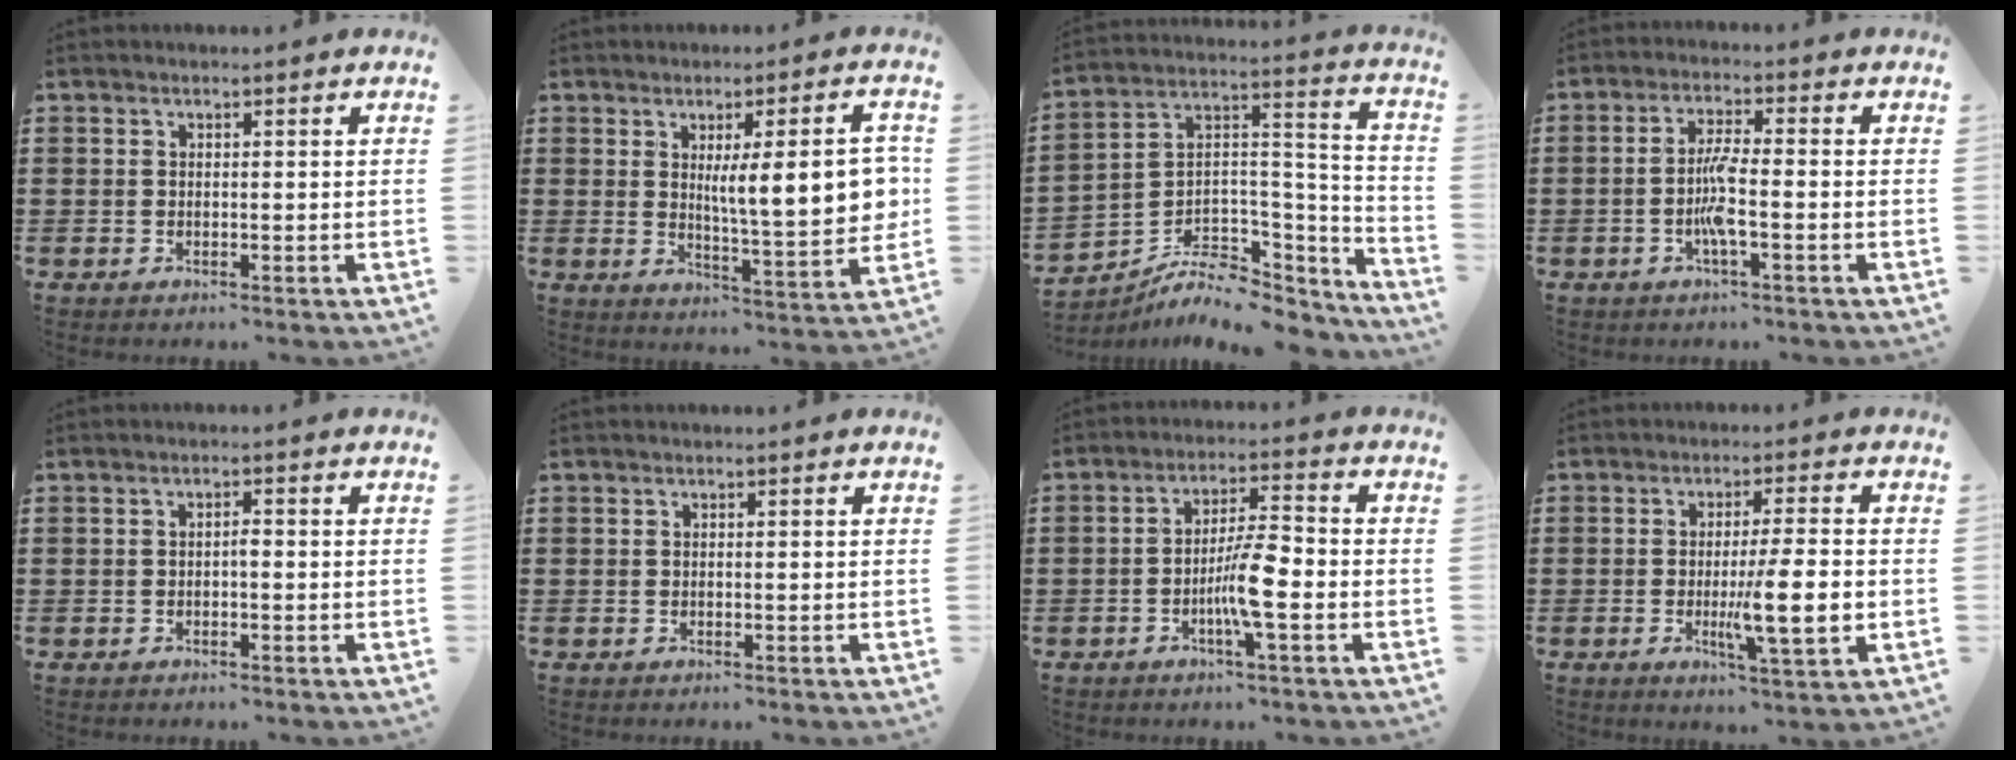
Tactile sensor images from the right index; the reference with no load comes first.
{"total": 10.8, "force": [1.7, 2.2, 10.4], "torque": [-0.157, -0.008, 0.022]}
{"total": 7.4, "force": [-5.5, 4.1, 2.8], "torque": [-0.050, 0.003, -0.100]}
{"total": 5.1, "force": [-1.5, 0.5, 4.8], "torque": [-0.115, -0.011, -0.038]}
{"total": 0.9, "force": [-0.3, 0.2, 0.9], "torque": [-0.018, -0.004, -0.006]}
{"total": 0.0}
{"total": 6.9, "force": [-2.0, 0.9, 6.5], "torque": [-0.125, -0.004, -0.040]}
{"total": 9.1, "force": [-1.4, 1.1, 8.9], "torque": [-0.152, -0.012, -0.022]}